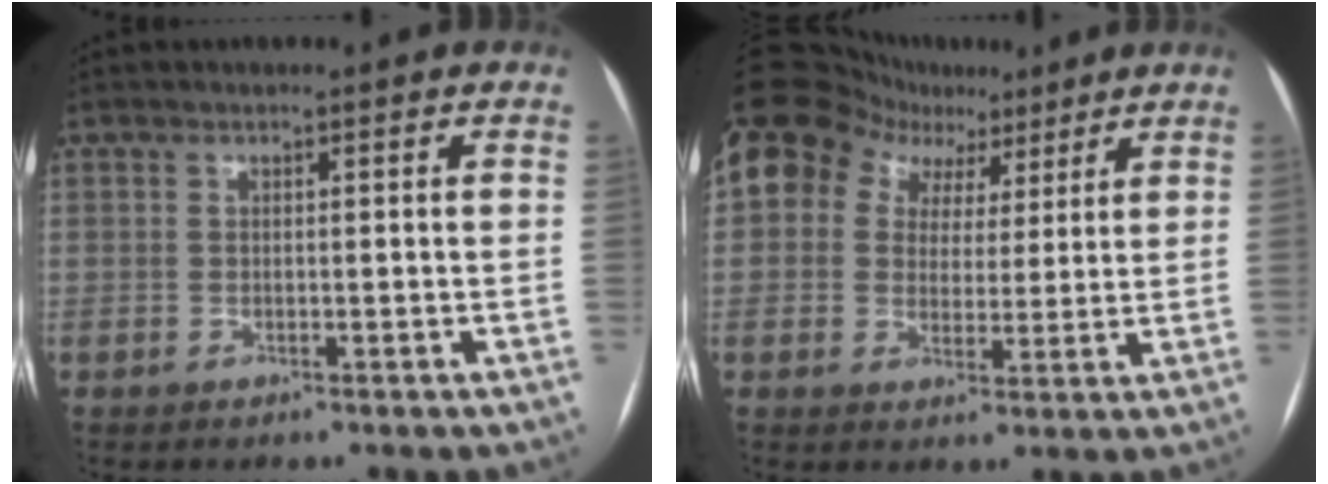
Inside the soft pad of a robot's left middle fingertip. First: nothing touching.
{"total": 12.1, "force": [6.4, 9.1, 4.8], "torque": [-0.077, 0.061, 0.106]}